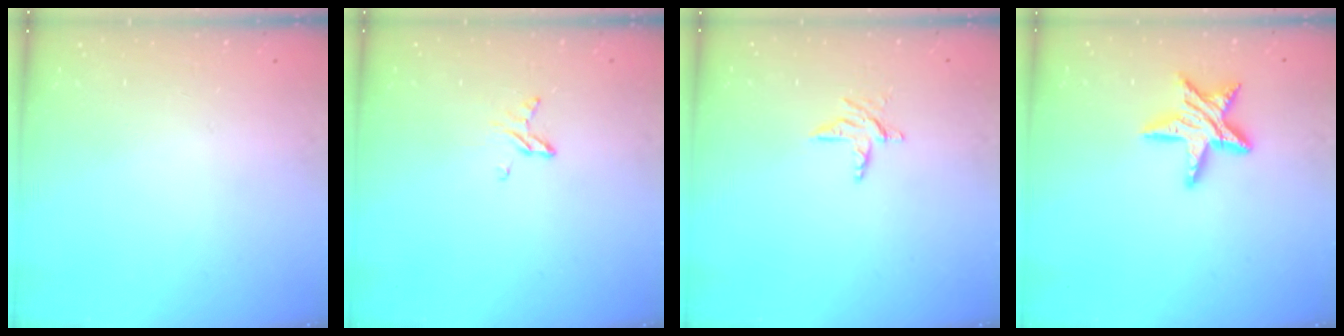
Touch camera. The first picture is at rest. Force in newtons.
{"total": 4.6, "press": 4.5, "slide": 0.4}
{"total": 5.5, "press": 5.5, "slide": 0.3}
{"total": 11.7, "press": 11.6, "slide": 0.6}